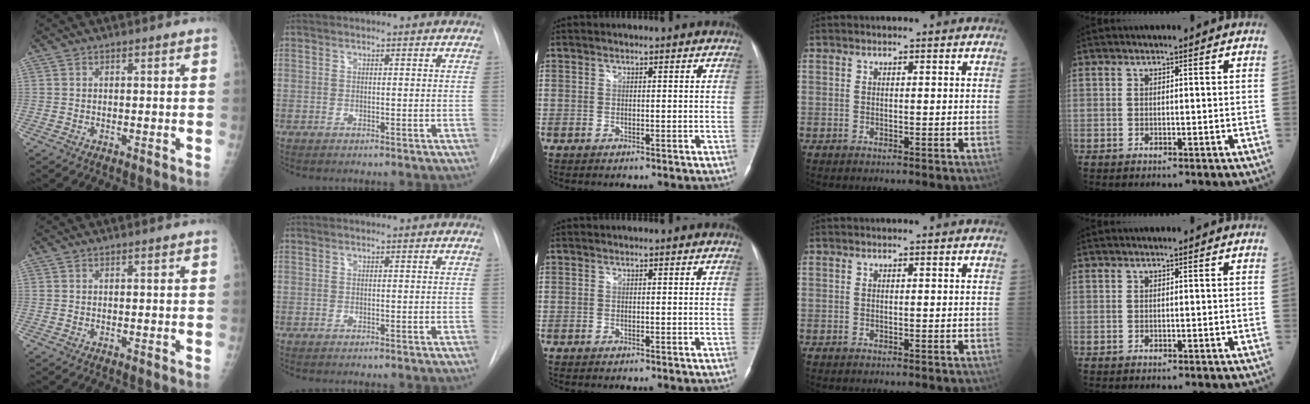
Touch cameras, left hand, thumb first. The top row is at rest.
{}